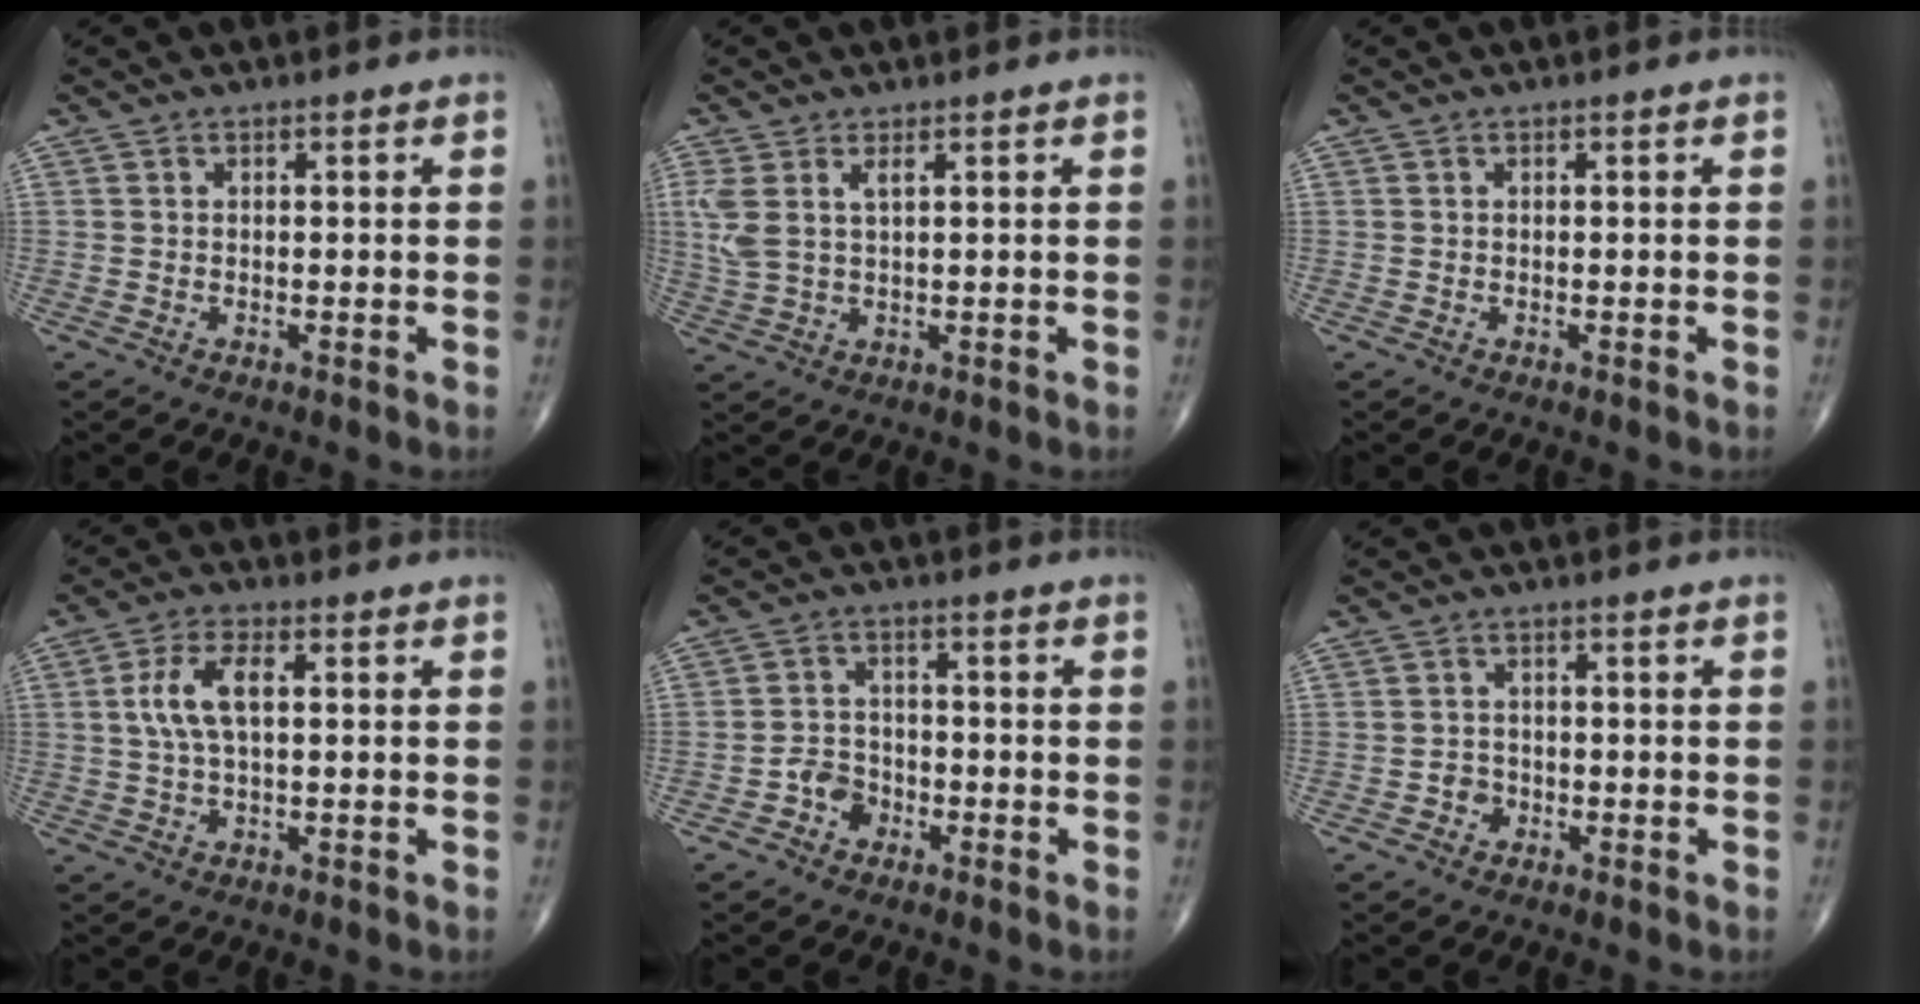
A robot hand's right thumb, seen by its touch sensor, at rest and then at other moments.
{"total": 5.2, "force": [1.9, 2.0, 4.4], "torque": [-0.119, 0.000, 0.048]}
{"total": 0.0}
{"total": 6.8, "force": [1.0, 2.9, 6.1], "torque": [-0.130, 0.011, 0.018]}
{"total": 4.1, "force": [-2.1, 3.3, 1.3], "torque": [0.001, 0.024, -0.043]}
{"total": 2.1, "force": [-0.8, 1.8, 0.5], "torque": [0.007, 0.010, -0.017]}